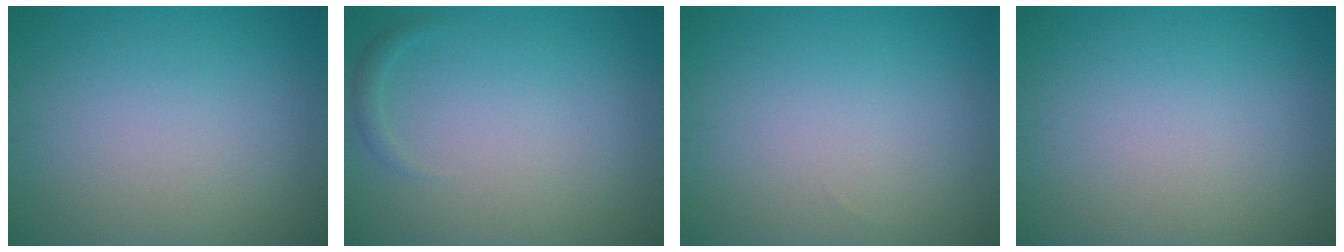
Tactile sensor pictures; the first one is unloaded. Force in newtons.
{"total": 0.8, "press": 0.8, "slide": 0.1}
{"total": 0.0}
{"total": 0.0}